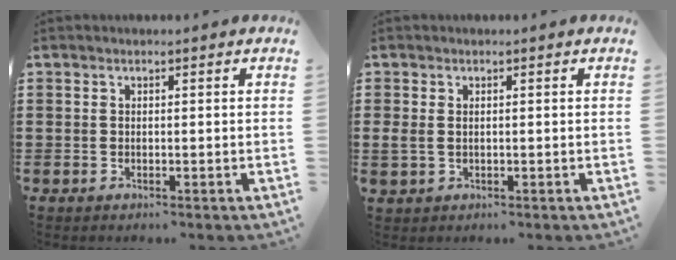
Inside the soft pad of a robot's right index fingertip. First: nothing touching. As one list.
[{"total": 1.4, "force": [0.1, 1.0, 1.0], "torque": [-0.031, 0.002, -0.001]}]